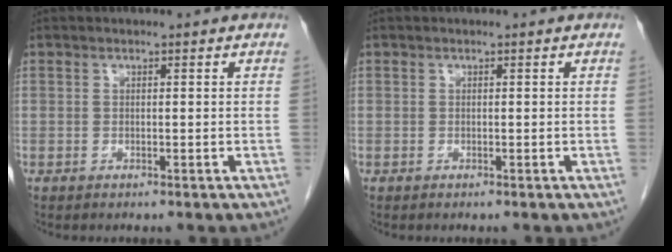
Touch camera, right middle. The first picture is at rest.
{"total": 0.0}